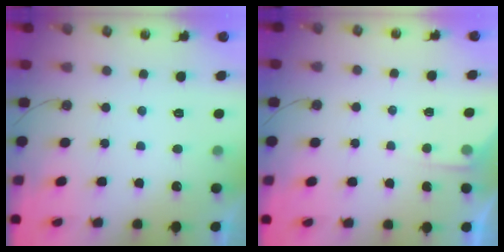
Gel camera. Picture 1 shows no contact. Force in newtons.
{"total": 2.0, "press": 2.0, "slide": 0.3}